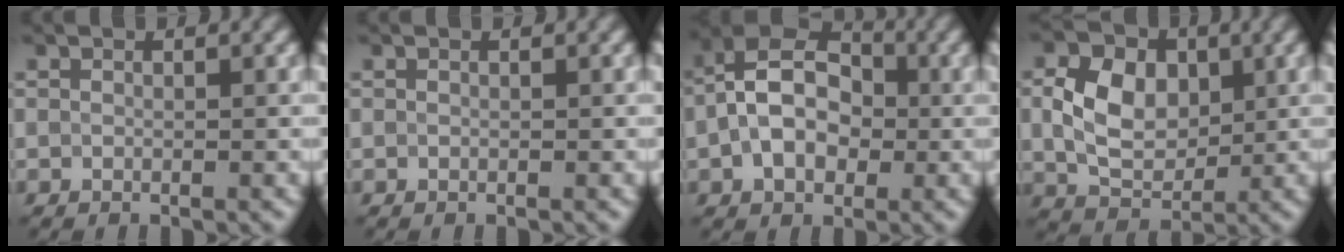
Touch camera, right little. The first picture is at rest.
{"total": 0.0}
{"total": 7.6, "force": [-0.4, 5.0, 5.7], "torque": [-0.107, 0.019, -0.013]}
{"total": 5.8, "force": [0.9, 4.1, 4.0], "torque": [-0.085, 0.004, 0.017]}